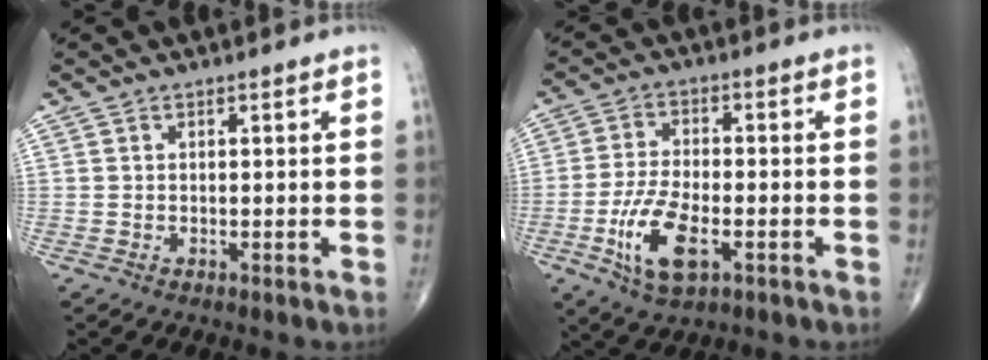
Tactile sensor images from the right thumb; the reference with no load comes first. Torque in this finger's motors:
{"motor_torque": [0.47, 0.01, 0.48, 0.36, 0.13]}